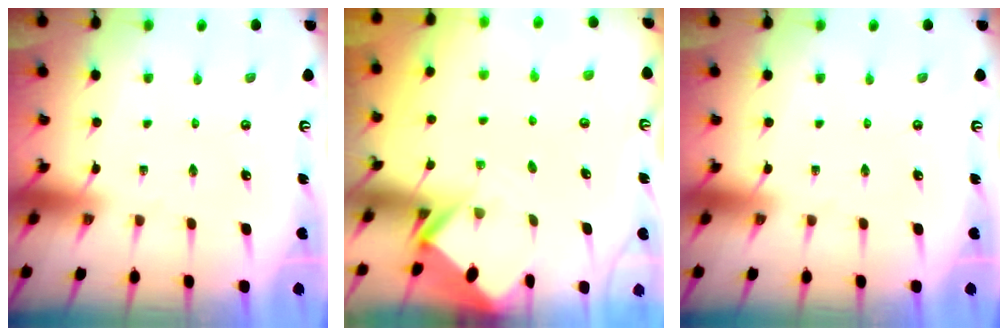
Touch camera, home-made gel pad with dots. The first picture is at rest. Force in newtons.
{"total": 2.2, "press": 2.2, "slide": 0.1}
{"total": 0.0}